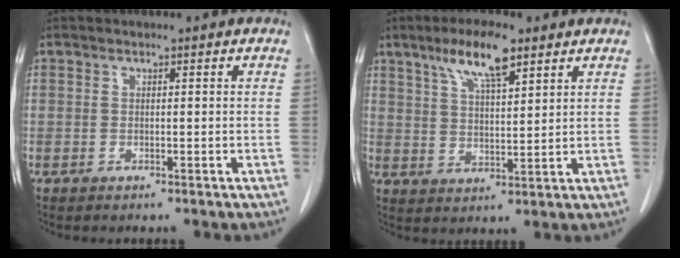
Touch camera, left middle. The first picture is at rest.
{"total": 8.5, "force": [5.4, 1.8, 6.3], "torque": [-0.119, 0.008, 0.097]}